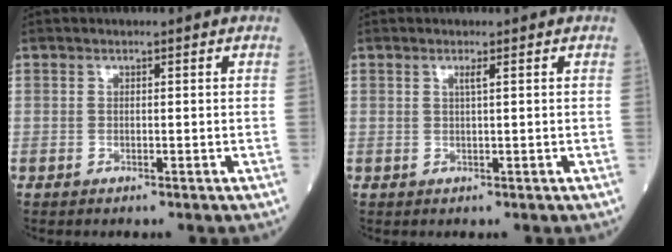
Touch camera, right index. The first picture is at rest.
{"total": 0.9, "force": [0.4, -0.2, 0.8], "torque": [-0.020, -0.002, 0.008]}